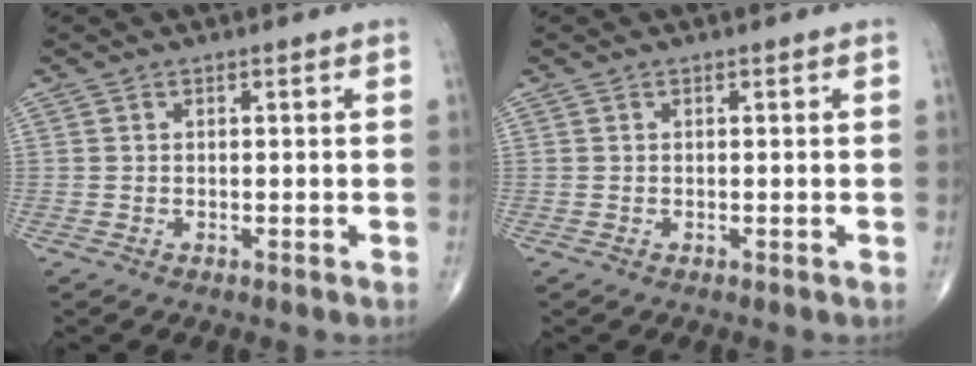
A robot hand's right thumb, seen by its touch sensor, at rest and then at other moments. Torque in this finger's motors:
{"motor_torque": [0.01, 0.01, -0.05, 0.05, 0.02]}